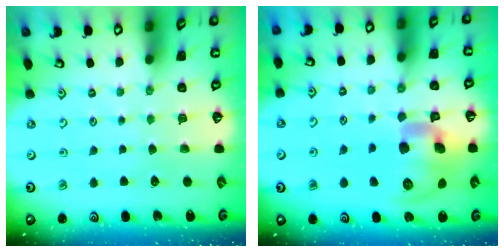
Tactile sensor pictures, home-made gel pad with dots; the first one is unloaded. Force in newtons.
{"total": 16.5, "press": 16.3, "slide": 2.6}